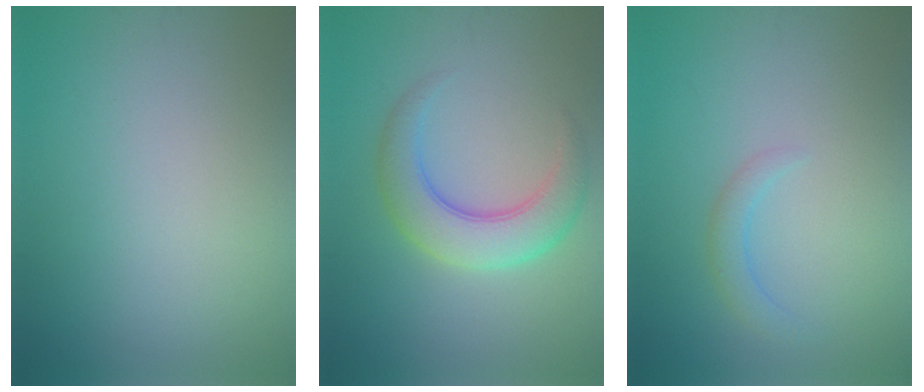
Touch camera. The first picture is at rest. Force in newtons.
{"total": 5.3, "press": 5.3, "slide": 0.1}
{"total": 1.6, "press": 1.6, "slide": 0.2}